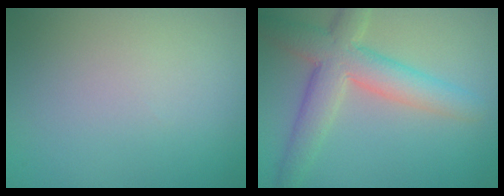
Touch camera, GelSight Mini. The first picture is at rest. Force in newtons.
{"total": 6.5, "press": 6.5, "slide": 0.4}